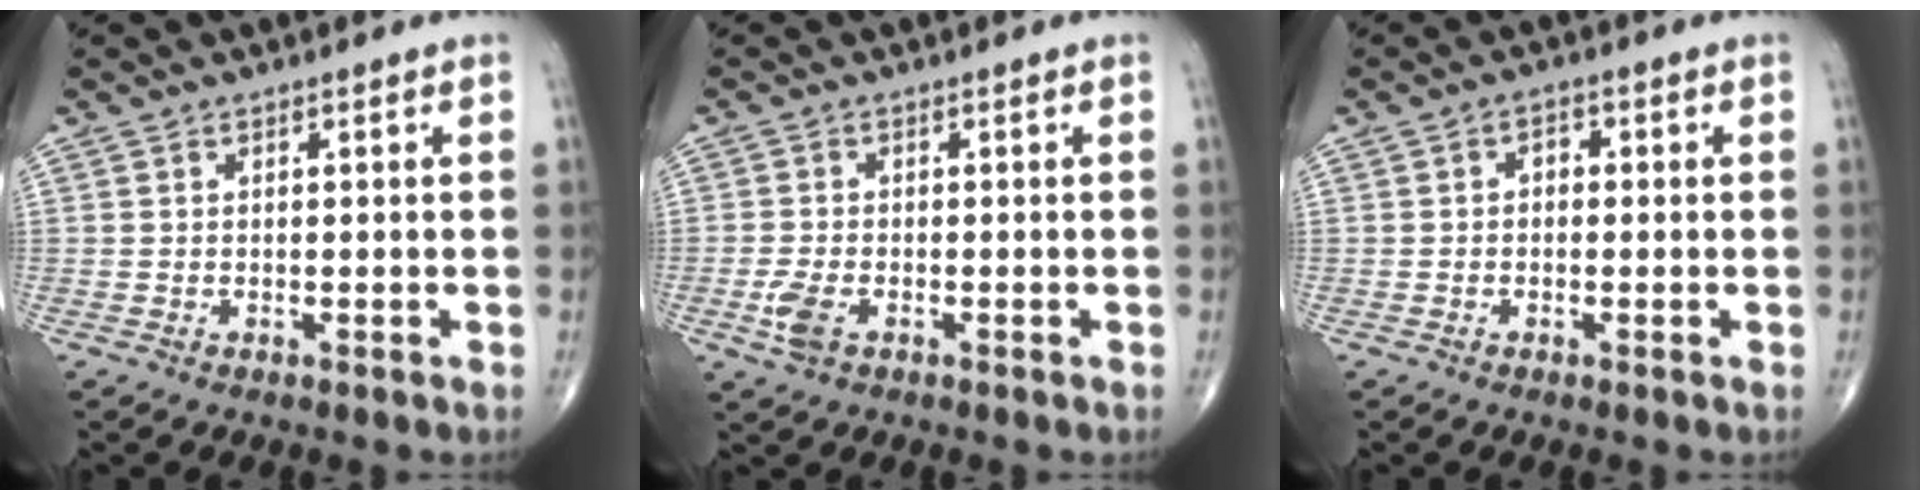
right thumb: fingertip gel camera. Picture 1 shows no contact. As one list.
[{"total": 3.5, "force": [-1.3, 1.9, 2.6], "torque": [-0.061, 0.001, -0.026]}, {"total": 2.0, "force": [0.0, 1.5, 1.4], "torque": [-0.010, 0.009, -0.006]}]